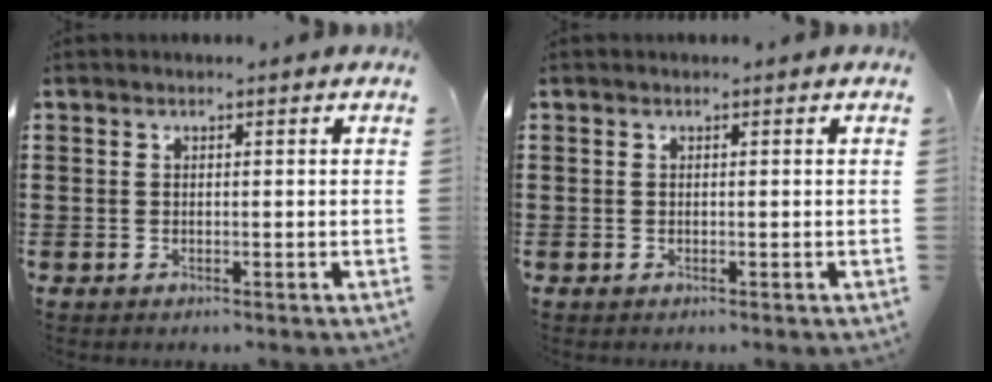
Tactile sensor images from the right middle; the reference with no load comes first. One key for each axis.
{"total": 0.0}